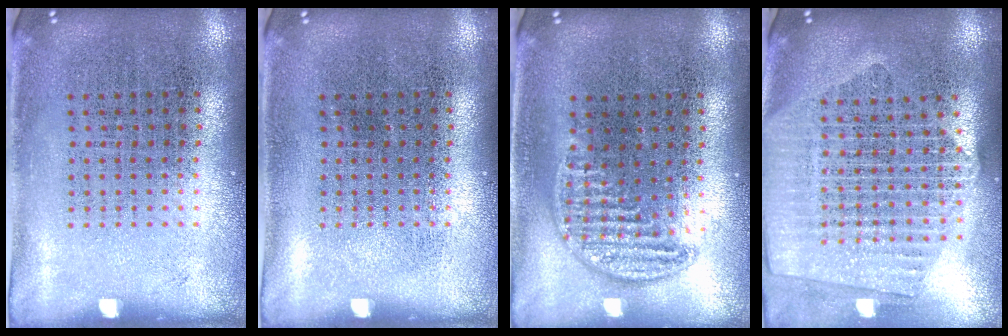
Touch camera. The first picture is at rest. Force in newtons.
{"total": 0.0}
{"total": 1.0, "press": 0.9, "slide": 0.1}
{"total": 2.4, "press": 2.1, "slide": 1.1}